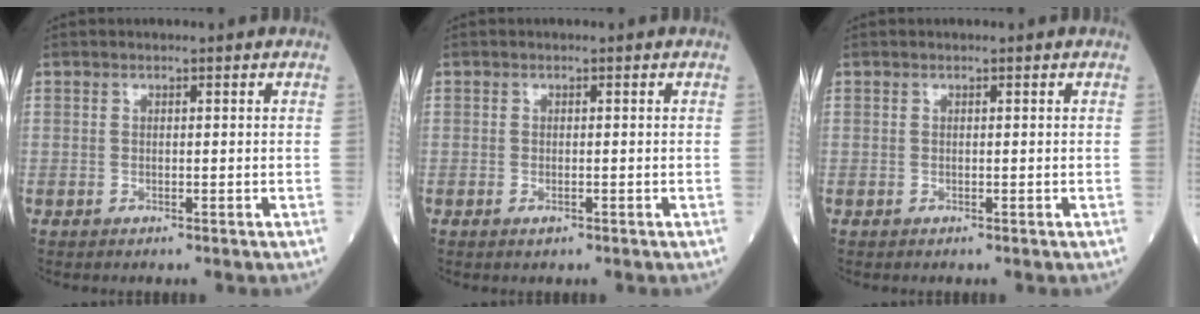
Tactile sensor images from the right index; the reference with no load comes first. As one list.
[{"total": 0.9, "force": [-0.4, 0.4, 0.7], "torque": [-0.014, -0.002, -0.005]}, {"total": 0.0}]